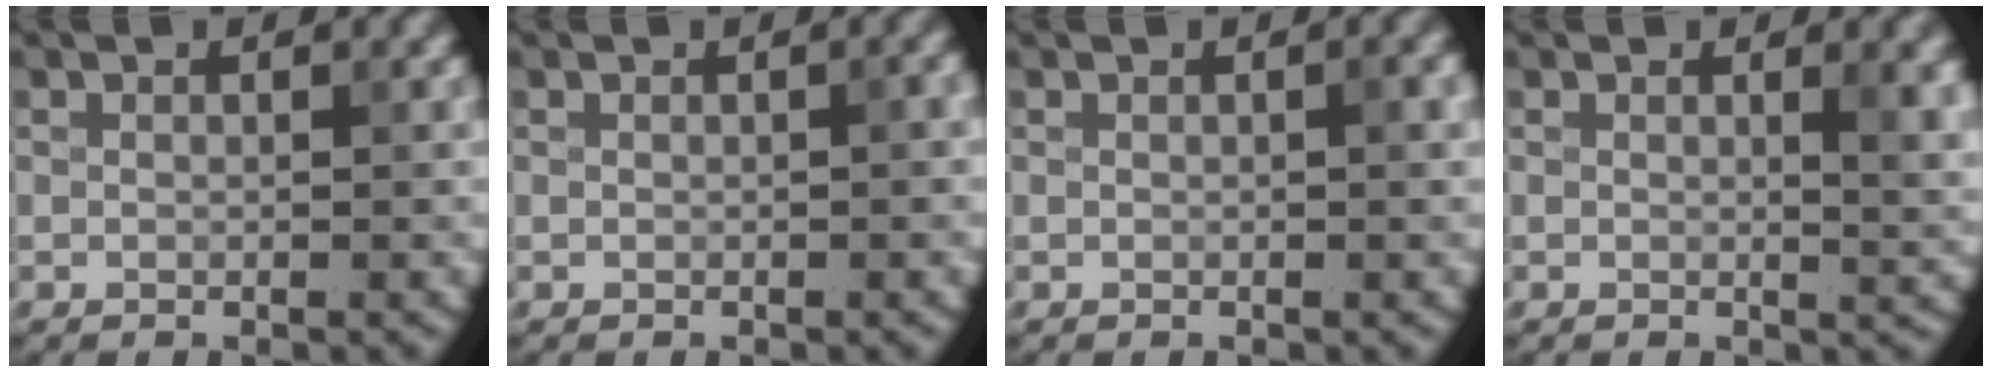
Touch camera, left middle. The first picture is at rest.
{"total": 0.9, "force": [0.0, 0.2, 0.9], "torque": [-0.011, 0.005, 0.002]}
{"total": 1.5, "force": [0.2, 0.4, 1.4], "torque": [-0.019, 0.004, 0.002]}
{"total": 3.1, "force": [1.0, 1.0, 2.8], "torque": [-0.024, -0.003, 0.012]}